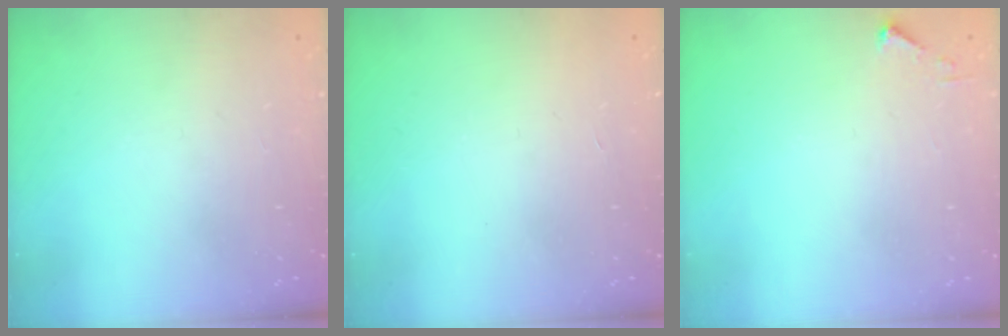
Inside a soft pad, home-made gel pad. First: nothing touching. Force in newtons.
{"total": 1.6, "press": 1.6, "slide": 0.1}
{"total": 2.7, "press": 2.7, "slide": 0.3}